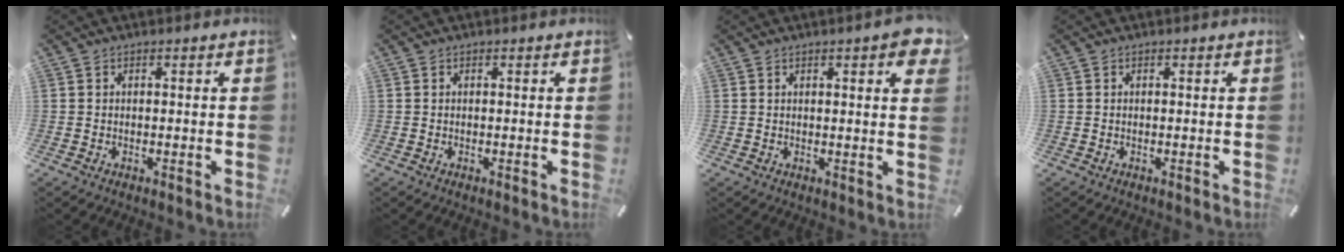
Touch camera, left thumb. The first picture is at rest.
{"total": 0.0}
{"total": 5.3, "force": [2.2, 1.3, 4.6], "torque": [-0.065, -0.007, 0.034]}
{"total": 0.0}